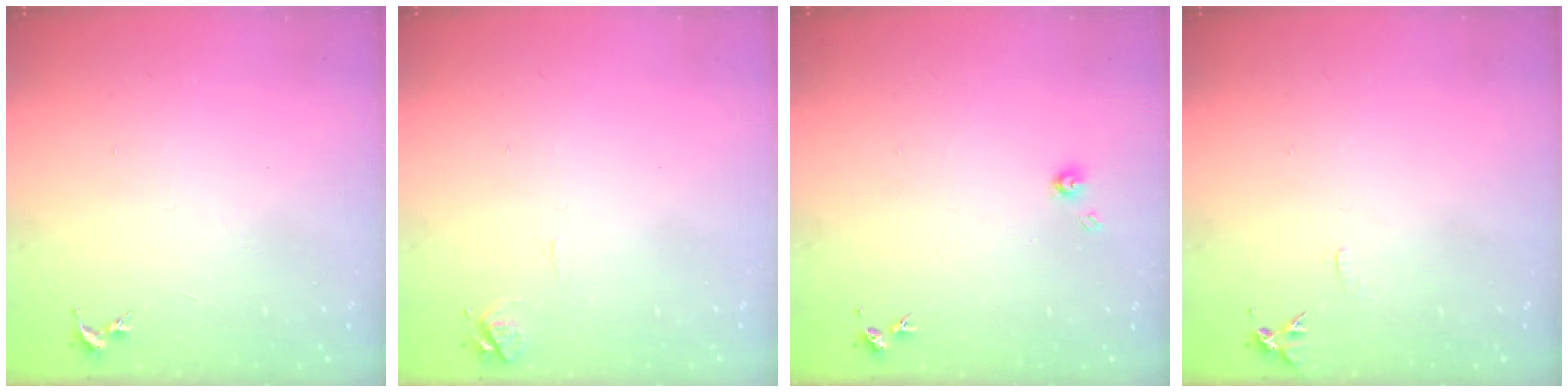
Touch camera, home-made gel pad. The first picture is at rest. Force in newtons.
{"total": 6.3, "press": 6.3, "slide": 0.7}
{"total": 4.3, "press": 4.3, "slide": 0.3}
{"total": 5.5, "press": 5.4, "slide": 0.6}